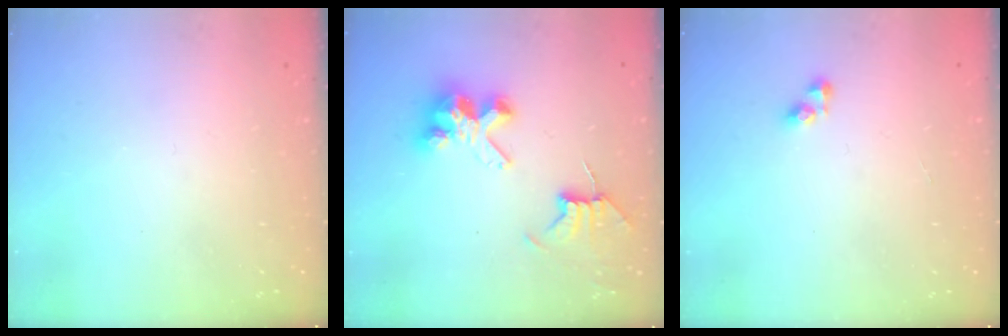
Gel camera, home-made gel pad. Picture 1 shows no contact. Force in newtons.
{"total": 8.7, "press": 8.6, "slide": 0.7}
{"total": 3.6, "press": 3.6, "slide": 0.5}